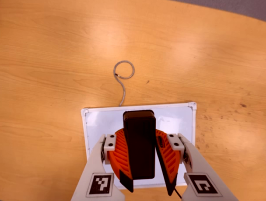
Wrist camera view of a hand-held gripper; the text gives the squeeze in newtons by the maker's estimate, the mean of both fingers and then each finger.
{"total": 10.7, "left": 10.3, "right": 11.1}